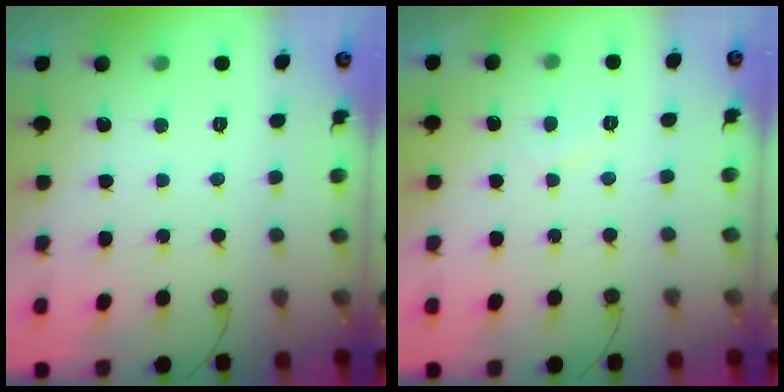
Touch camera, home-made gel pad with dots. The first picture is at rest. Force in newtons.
{"total": 2.1, "press": 2.0, "slide": 0.5}